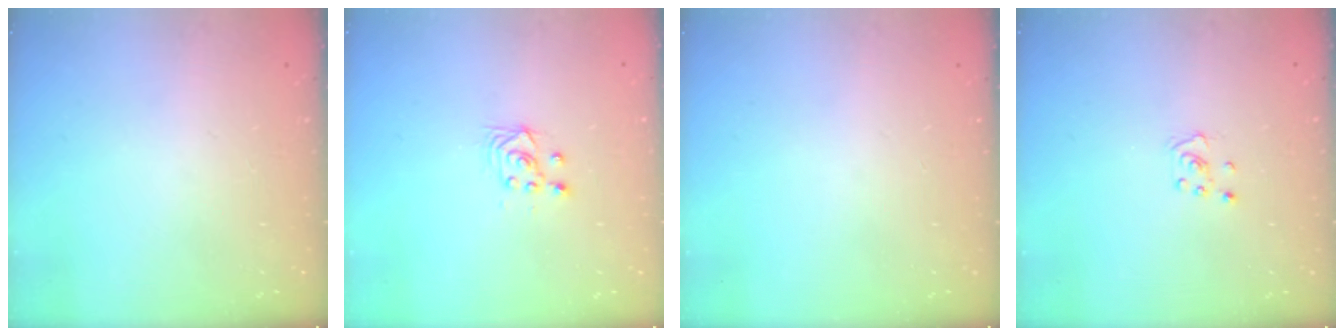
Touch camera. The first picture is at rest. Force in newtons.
{"total": 3.6, "press": 3.3, "slide": 1.5}
{"total": 0.0}
{"total": 2.8, "press": 2.8, "slide": 0.3}